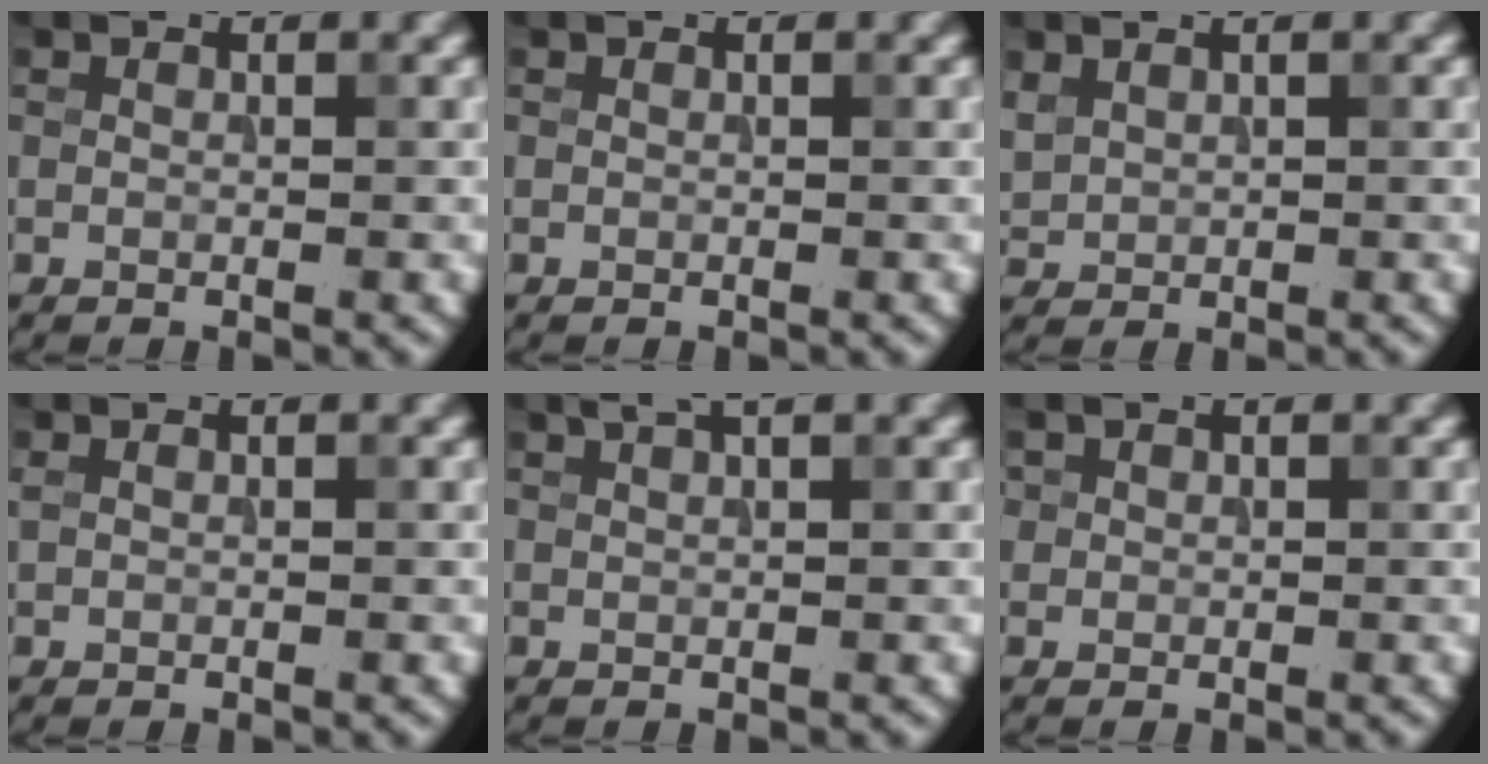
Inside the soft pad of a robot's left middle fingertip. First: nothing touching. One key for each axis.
{"total": 0.0}
{"total": 1.5, "fx": 0.9, "fy": 1.0, "fz": 0.6, "tx": -0.016, "ty": 0.001, "tz": 0.024}
{"total": 0.6, "fx": 0.3, "fy": 0.4, "fz": 0.3, "tx": -0.007, "ty": 0.000, "tz": 0.007}
{"total": 1.9, "fx": 1.4, "fy": 0.3, "fz": 1.3, "tx": -0.015, "ty": 0.004, "tz": 0.021}
{"total": 0.8, "fx": 0.2, "fy": 0.8, "fz": 0.0, "tx": 0.006, "ty": -0.004, "tz": 0.007}